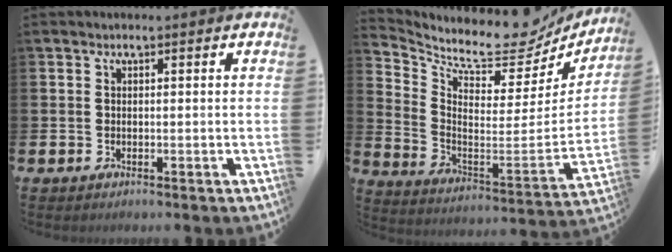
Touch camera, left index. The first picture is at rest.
{"total": 8.7, "force": [7.6, 2.9, 2.9], "torque": [-0.067, -0.078, 0.121]}